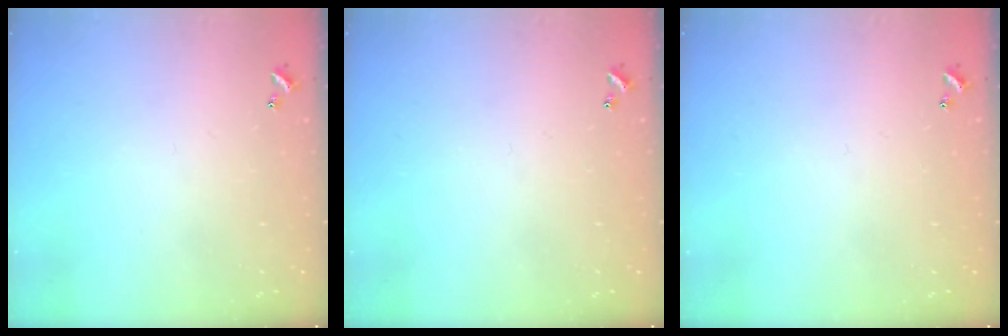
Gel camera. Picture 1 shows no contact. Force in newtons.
{"total": 0.0}
{"total": 0.0}